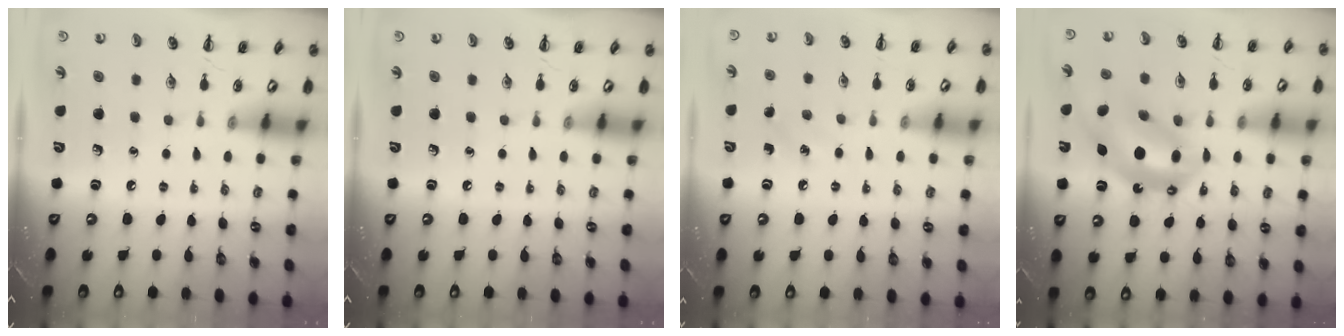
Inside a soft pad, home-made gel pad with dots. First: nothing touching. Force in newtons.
{"total": 0.0}
{"total": 4.9, "press": 4.7, "slide": 1.4}
{"total": 12.4, "press": 12.0, "slide": 3.2}